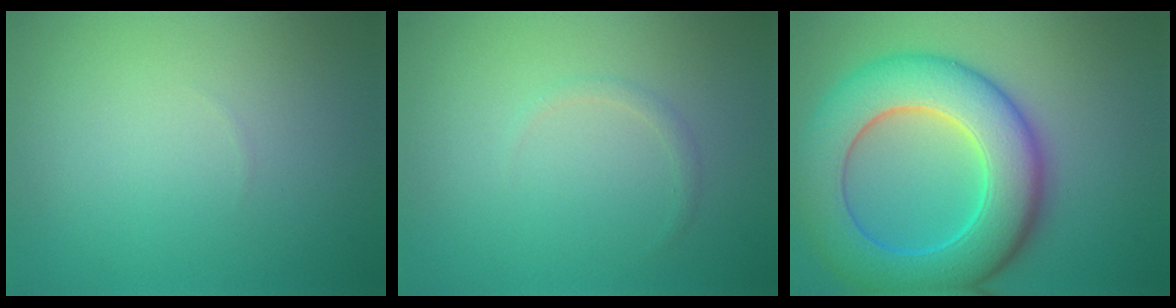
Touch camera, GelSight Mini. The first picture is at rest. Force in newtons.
{"total": 0.7, "press": 0.7, "slide": 0.1}
{"total": 10.6, "press": 10.6, "slide": 0.1}